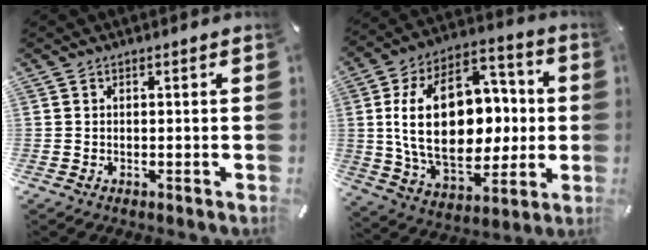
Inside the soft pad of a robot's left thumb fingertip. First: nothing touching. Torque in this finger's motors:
{"motor_torque": [1.42, 3.59, 1.70, -1.07, 0.90]}